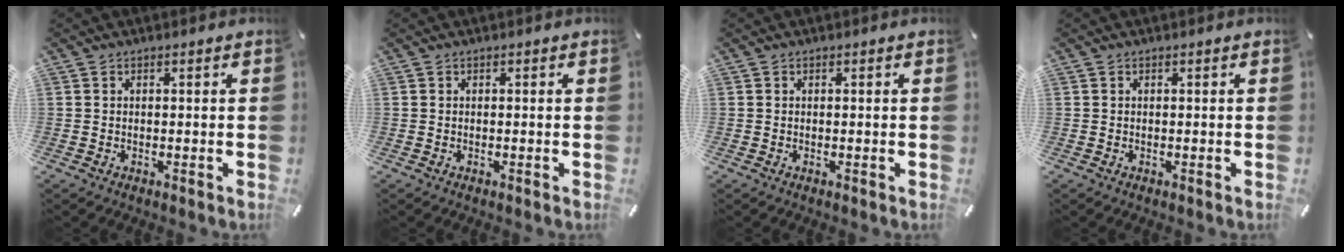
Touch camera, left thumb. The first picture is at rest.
{"total": 0.0}
{"total": 0.0}
{"total": 0.0}